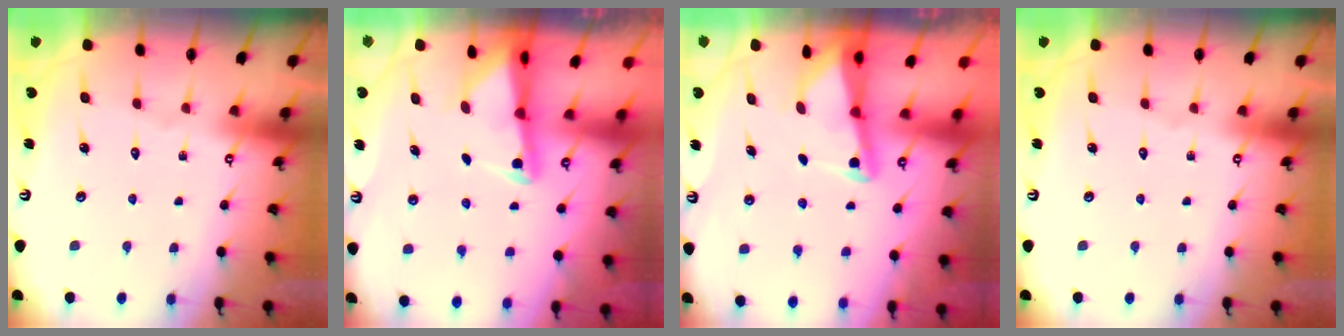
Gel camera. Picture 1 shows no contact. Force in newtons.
{"total": 2.1, "press": 2.1, "slide": 0.5}
{"total": 2.3, "press": 2.3, "slide": 0.3}
{"total": 0.0}